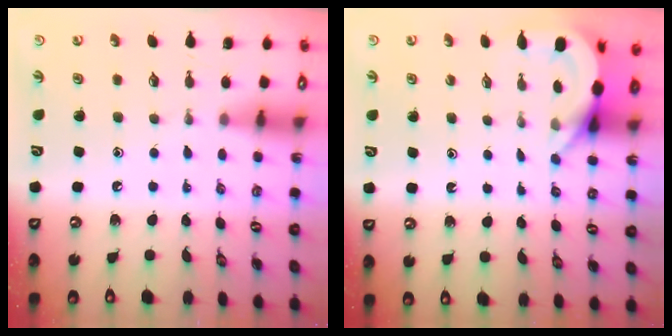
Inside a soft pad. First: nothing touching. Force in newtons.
{"total": 5.1, "press": 5.0, "slide": 0.3}